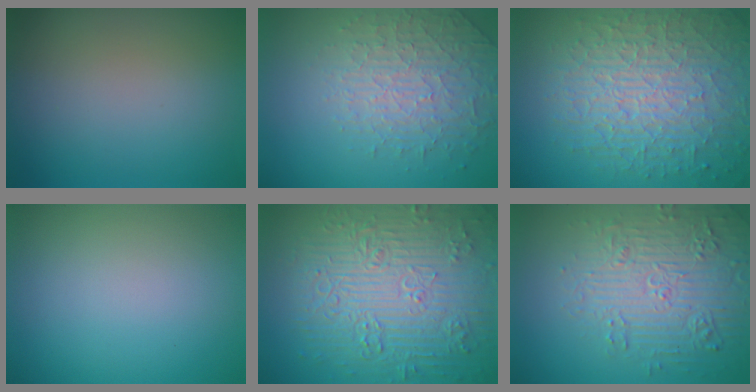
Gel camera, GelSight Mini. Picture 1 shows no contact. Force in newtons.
{"total": 4.0, "press": 3.5, "slide": 2.0}
{"total": 10.0, "press": 6.5, "slide": 7.6}
{"total": 0.0}
{"total": 11.0, "press": 7.3, "slide": 8.2}
{"total": 7.0, "press": 6.9, "slide": 1.6}